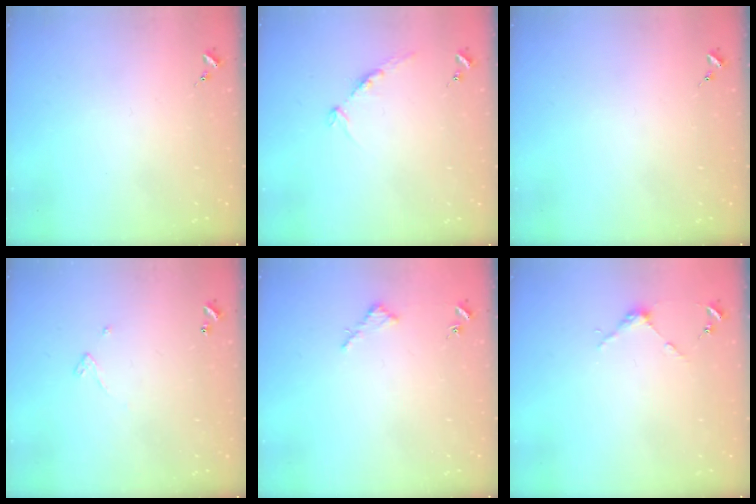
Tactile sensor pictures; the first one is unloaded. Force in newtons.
{"total": 8.3, "press": 8.2, "slide": 0.9}
{"total": 0.0}
{"total": 2.4, "press": 2.4, "slide": 0.2}
{"total": 2.6, "press": 2.6, "slide": 0.2}
{"total": 3.7, "press": 3.7, "slide": 0.3}